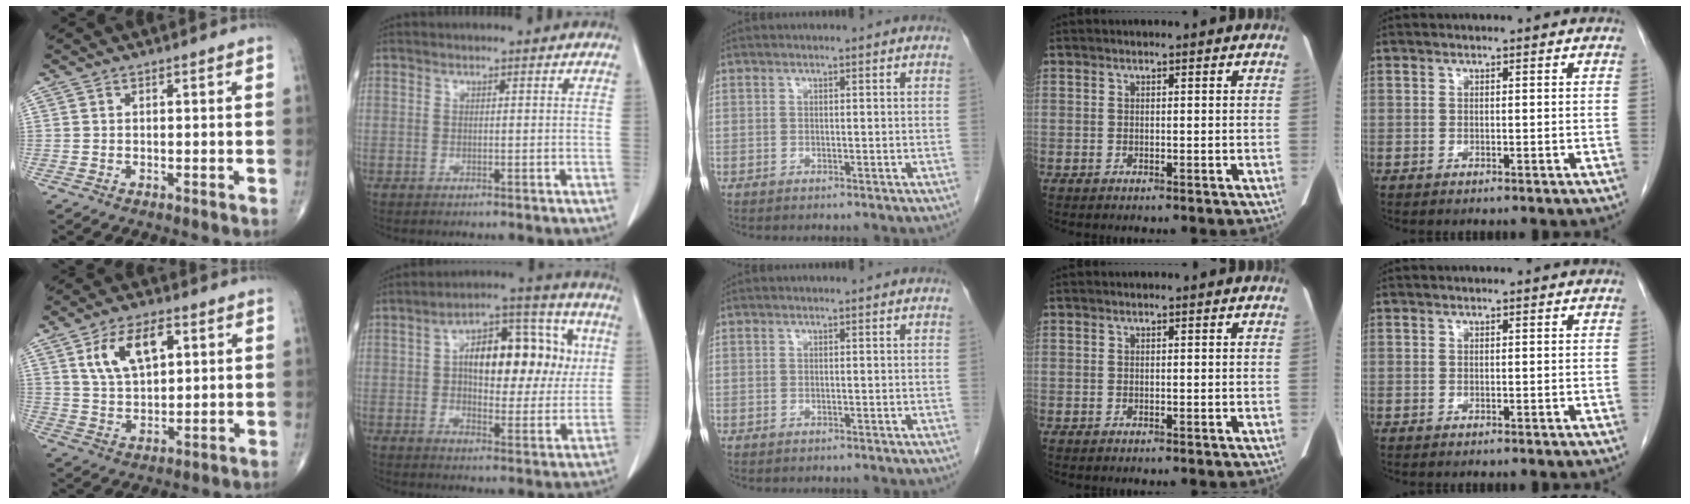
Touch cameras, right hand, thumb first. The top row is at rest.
{"thumb": {"total": 10.8, "force": [4.1, 5.9, 8.1], "torque": [-0.131, -0.006, 0.078]}, "index": {"total": 15.9, "force": [3.2, 7.6, 13.6], "torque": [-0.198, 0.040, 0.048]}}